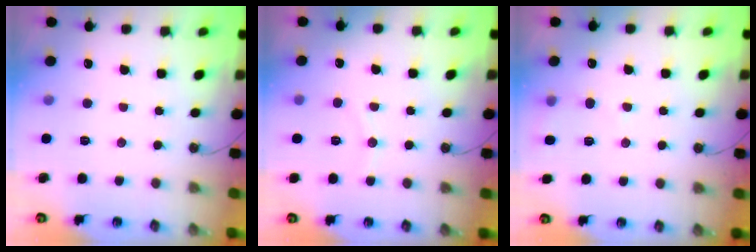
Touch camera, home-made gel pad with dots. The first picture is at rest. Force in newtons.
{"total": 4.6, "press": 4.4, "slide": 1.2}
{"total": 4.7, "press": 4.6, "slide": 0.8}